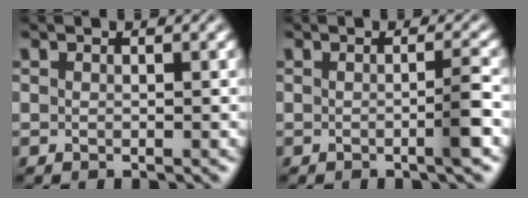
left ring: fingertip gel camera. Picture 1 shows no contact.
{"total": 2.2, "force": [-0.5, 0.2, 2.1], "torque": [-0.029, -0.001, -0.014]}